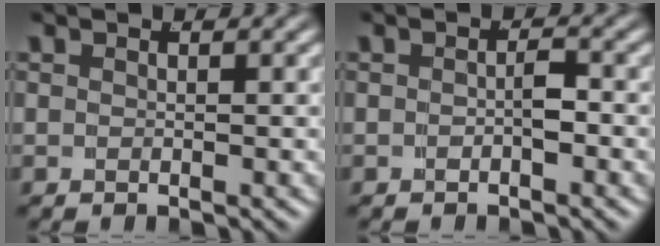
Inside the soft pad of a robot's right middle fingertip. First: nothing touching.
{"total": 1.0, "force": [-0.7, 0.1, 0.8], "torque": [-0.010, -0.004, -0.008]}